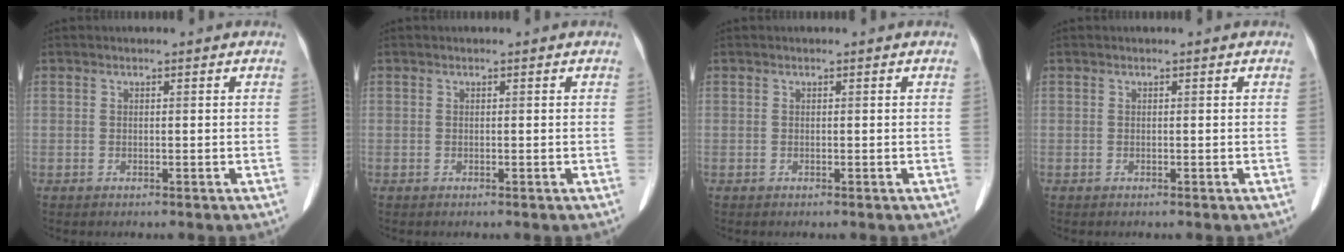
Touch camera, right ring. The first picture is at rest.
{"total": 0.0}
{"total": 0.0}
{"total": 0.0}